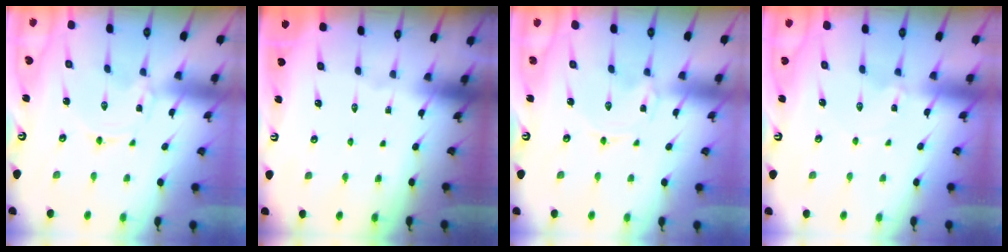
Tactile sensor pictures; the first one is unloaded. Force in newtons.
{"total": 0.0}
{"total": 0.0}
{"total": 0.0}